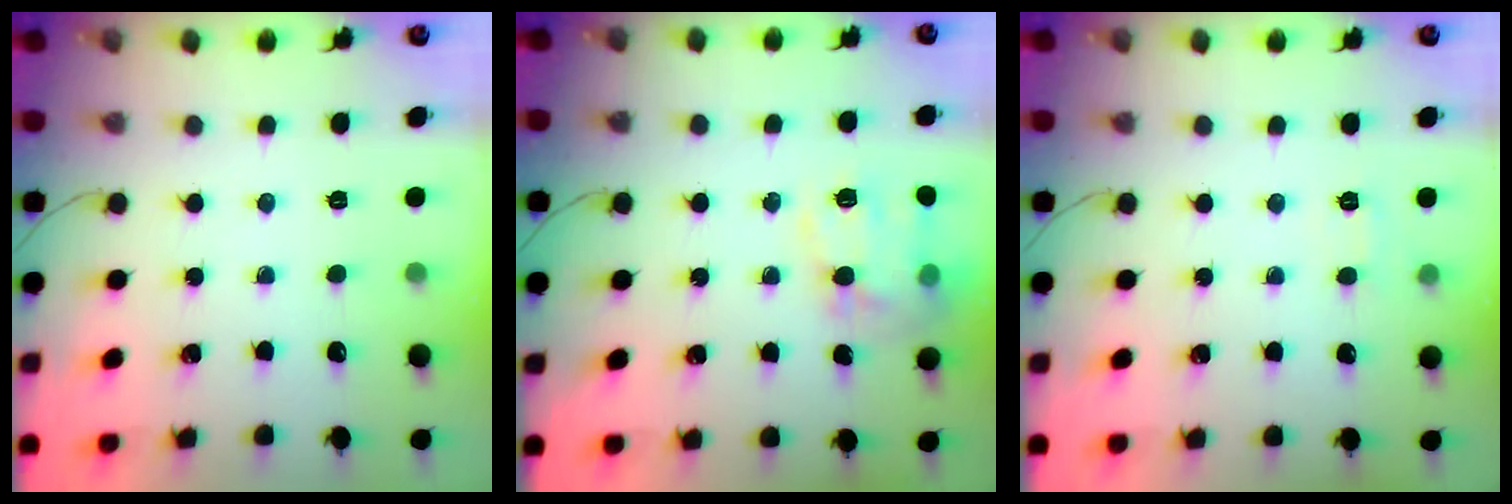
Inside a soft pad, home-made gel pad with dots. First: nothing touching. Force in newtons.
{"total": 14.8, "press": 14.8, "slide": 0.7}
{"total": 5.9, "press": 5.7, "slide": 1.6}